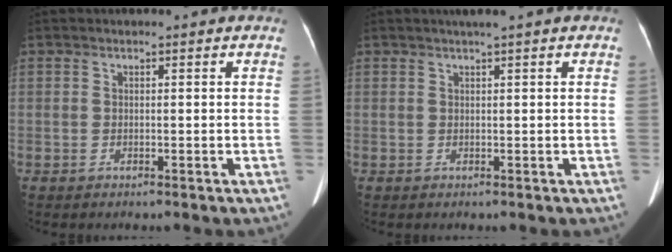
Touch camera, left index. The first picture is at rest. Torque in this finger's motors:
{"motor_torque": [0.21, -0.13, -0.01, 0.03]}